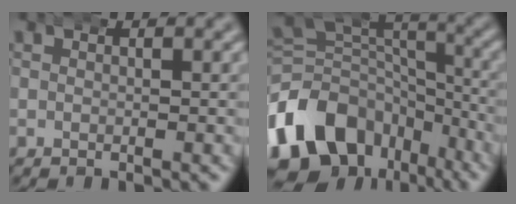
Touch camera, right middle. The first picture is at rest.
{"total": 15.3, "force": [-4.5, 12.3, 7.9], "torque": [-0.163, -0.058, -0.063]}